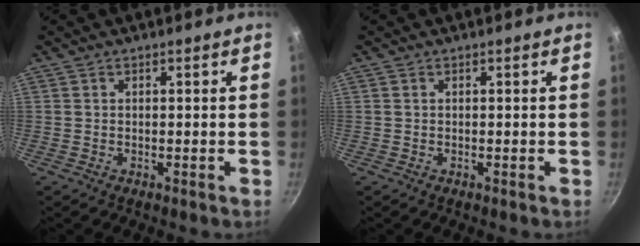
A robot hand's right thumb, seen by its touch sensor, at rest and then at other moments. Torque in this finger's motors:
{"motor_torque": [0.35, -0.02, 0.03, -0.17, -0.01]}